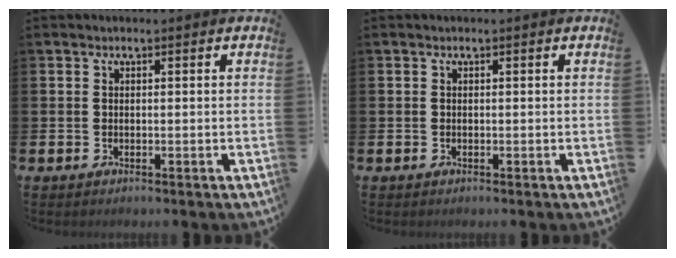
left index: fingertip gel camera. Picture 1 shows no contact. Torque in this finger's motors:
{"motor_torque": [-0.12, 0.00, 0.02, -0.01]}